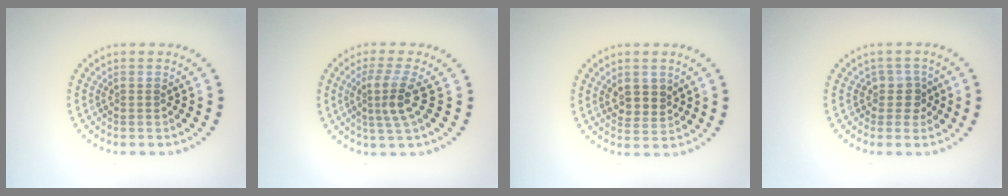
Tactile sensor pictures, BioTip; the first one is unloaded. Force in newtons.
{"total": 3.0, "press": 2.3, "slide": 2.0}
{"total": 2.6, "press": 2.4, "slide": 1.0}
{"total": 2.0, "press": 1.5, "slide": 1.3}